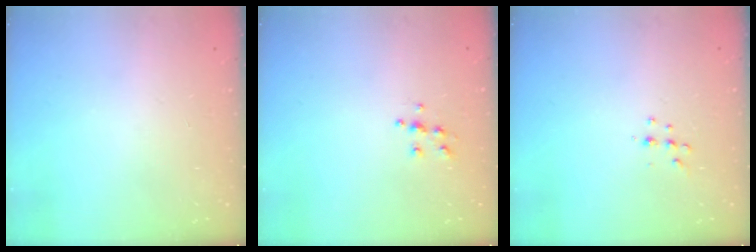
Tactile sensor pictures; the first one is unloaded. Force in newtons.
{"total": 5.6, "press": 5.5, "slide": 0.5}
{"total": 5.7, "press": 5.6, "slide": 0.8}